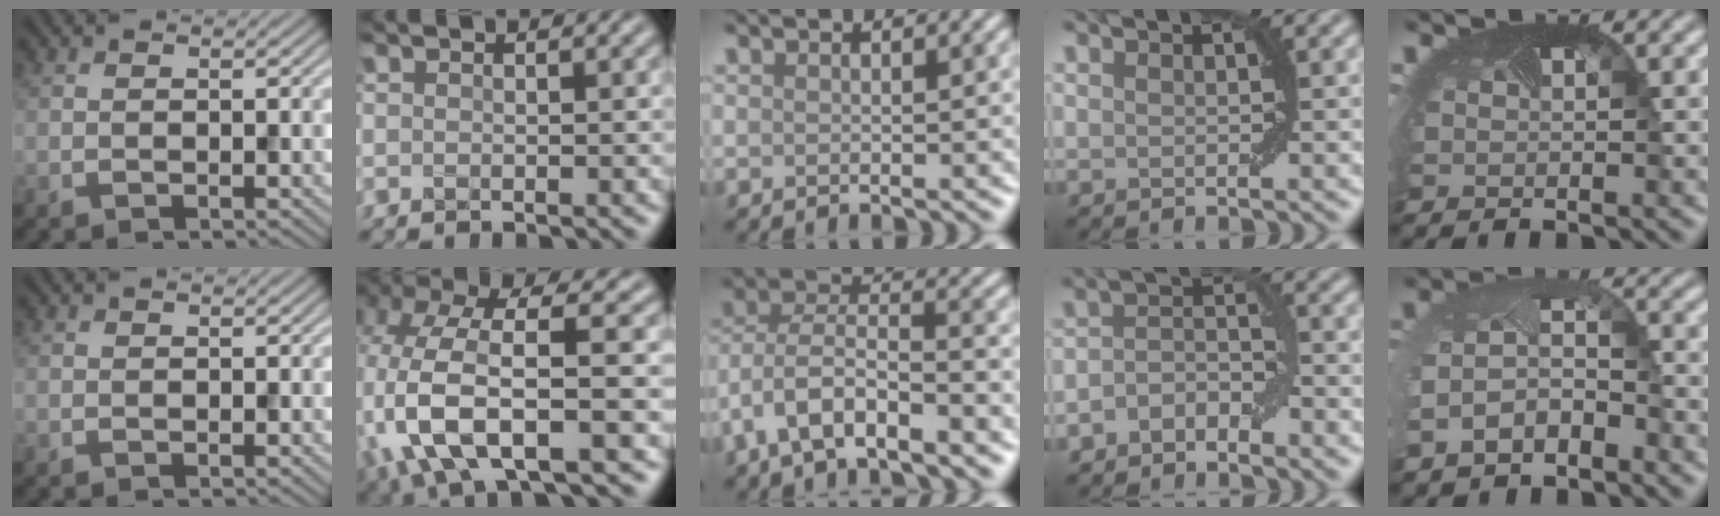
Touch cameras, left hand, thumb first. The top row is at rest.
{"index": {"total": 9.0, "force": [-2.5, 3.7, 7.8], "torque": [-0.168, 0.007, -0.052]}, "middle": {"total": 7.2, "force": [-4.0, 3.0, 5.2], "torque": [-0.093, 0.009, -0.082]}, "ring": {"total": 2.8, "force": [-1.8, 1.4, 1.5], "torque": [-0.029, 0.014, -0.036]}, "little": {"total": 3.6, "force": [-2.3, 1.8, 2.1], "torque": [-0.066, -0.007, -0.052]}}